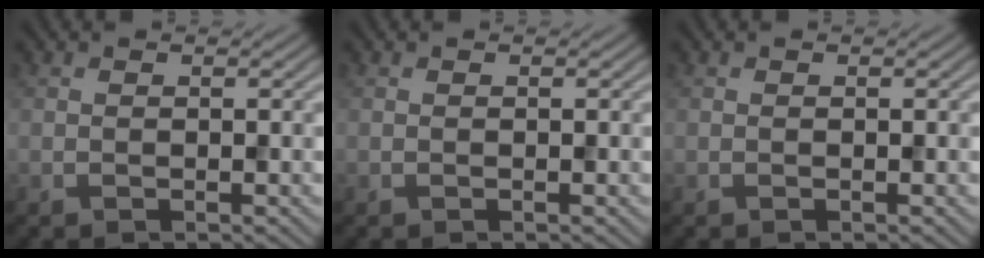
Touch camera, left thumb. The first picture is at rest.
{"total": 0.0}
{"total": 0.0}